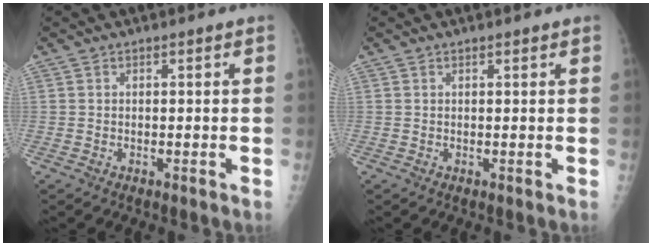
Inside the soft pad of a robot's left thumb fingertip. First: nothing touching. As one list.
[{"total": 1.0, "force": [0.8, 0.2, 0.6], "torque": [-0.008, -0.003, 0.011]}]